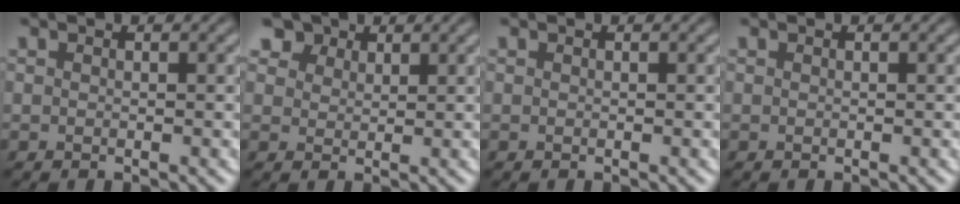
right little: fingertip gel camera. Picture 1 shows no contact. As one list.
[{"total": 4.9, "force": [3.6, 2.9, 1.8], "torque": [-0.057, 0.001, 0.063]}, {"total": 0.0}, {"total": 0.0}]